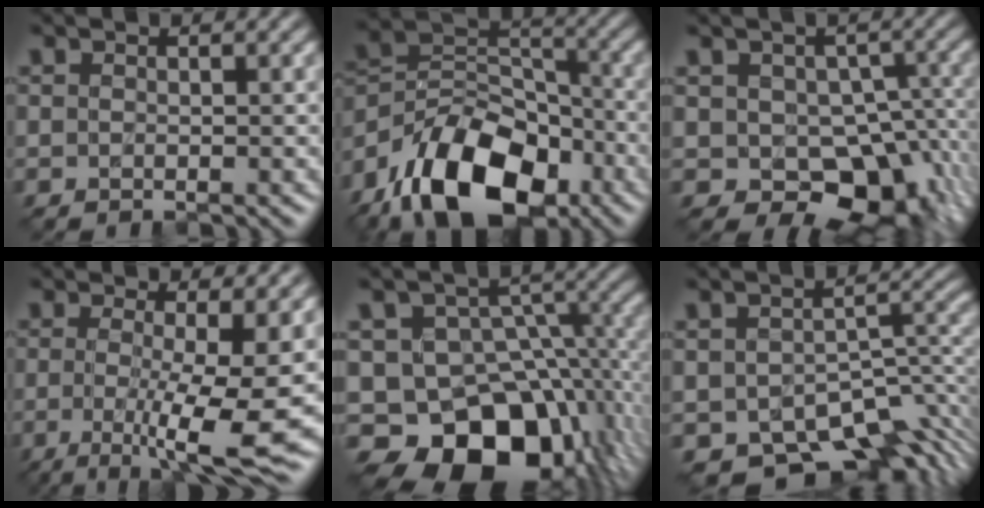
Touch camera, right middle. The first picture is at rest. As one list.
[{"total": 12.3, "force": [-7.8, 6.4, 7.0], "torque": [-0.123, 0.012, -0.149]}, {"total": 9.8, "force": [-2.2, 7.0, 6.5], "torque": [-0.081, -0.020, -0.026]}, {"total": 8.1, "force": [-1.1, 1.4, 7.9], "torque": [-0.122, -0.019, -0.014]}, {"total": 14.6, "force": [-6.5, 9.9, 8.5], "torque": [-0.129, -0.009, -0.104]}, {"total": 9.1, "force": [-5.2, 5.0, 5.6], "torque": [-0.077, -0.022, -0.078]}]